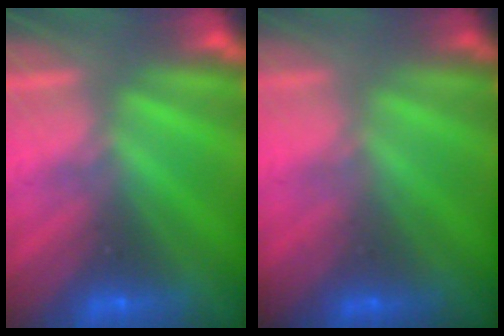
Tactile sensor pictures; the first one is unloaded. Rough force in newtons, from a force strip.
{"total": 1.1}